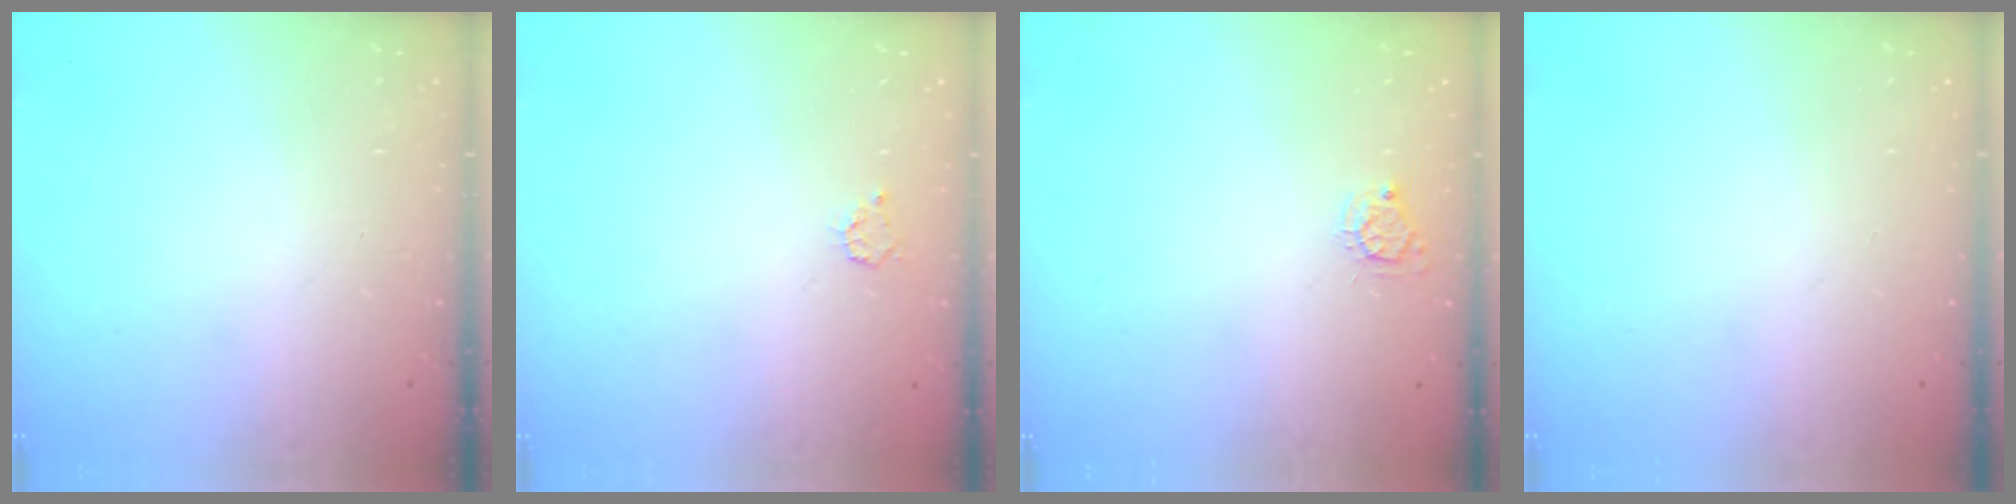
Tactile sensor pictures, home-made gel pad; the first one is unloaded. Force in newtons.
{"total": 2.9, "press": 2.9, "slide": 0.3}
{"total": 3.9, "press": 3.9, "slide": 0.3}
{"total": 0.0}